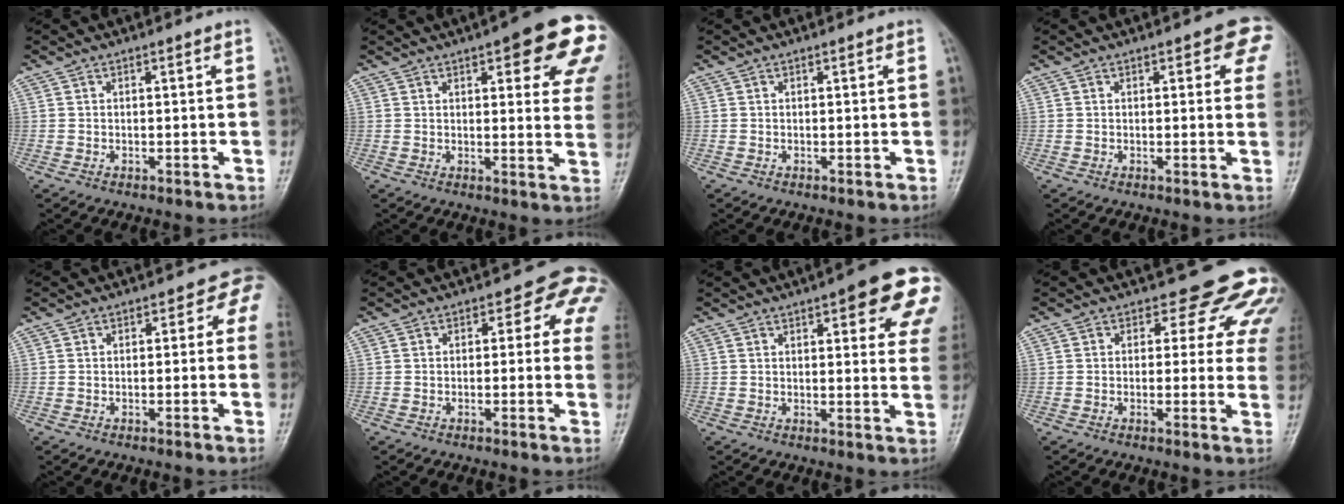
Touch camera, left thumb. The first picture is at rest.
{"total": 17.2, "force": [7.9, 5.4, 14.3], "torque": [-0.145, -0.021, 0.086]}
{"total": 0.0}
{"total": 5.8, "force": [2.6, 2.7, 4.4], "torque": [-0.011, -0.003, 0.019]}
{"total": 3.4, "force": [0.5, 2.6, 2.2], "torque": [0.014, 0.008, -0.010]}
{"total": 7.0, "force": [1.5, 4.4, 5.2], "torque": [-0.009, 0.006, 0.001]}
{"total": 15.3, "force": [6.6, 4.8, 12.9], "torque": [-0.124, -0.016, 0.071]}
{"total": 10.6, "force": [6.7, 6.3, 5.3], "torque": [-0.002, -0.025, 0.051]}